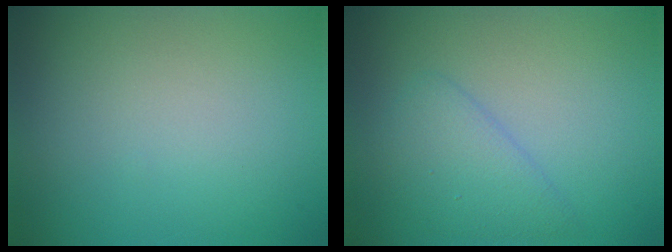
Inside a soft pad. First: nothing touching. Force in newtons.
{"total": 3.0, "press": 3.0, "slide": 0.2}